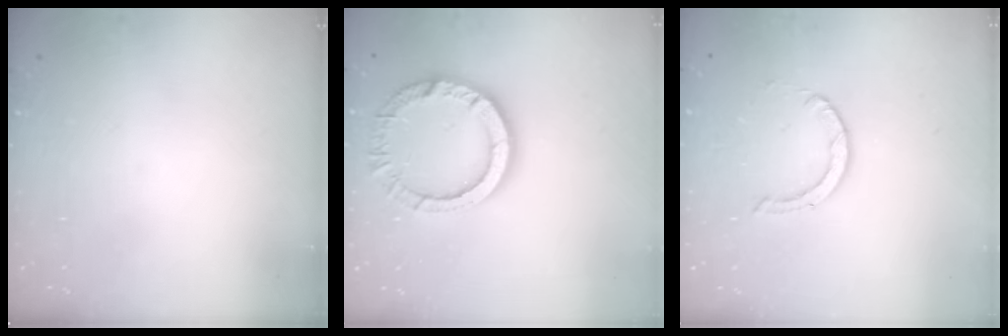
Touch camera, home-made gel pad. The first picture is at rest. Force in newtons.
{"total": 12.7, "press": 12.6, "slide": 0.9}
{"total": 0.8, "press": 0.8, "slide": 0.1}